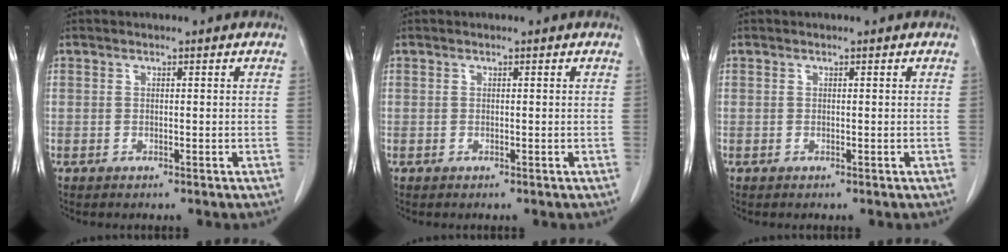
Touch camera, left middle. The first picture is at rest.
{"total": 0.0}
{"total": 0.0}